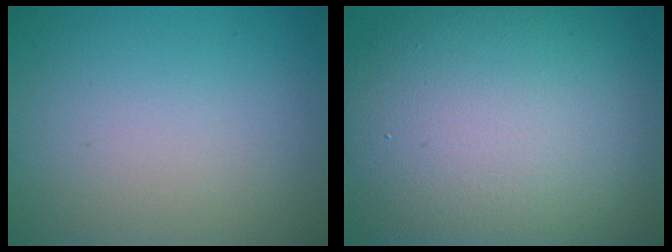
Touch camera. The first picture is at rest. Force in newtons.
{"total": 15.4, "press": 15.4, "slide": 0.7}